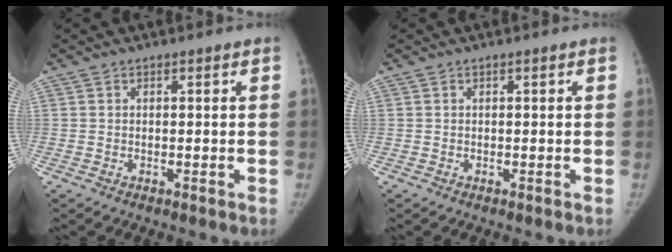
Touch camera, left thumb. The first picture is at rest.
{"total": 0.0}